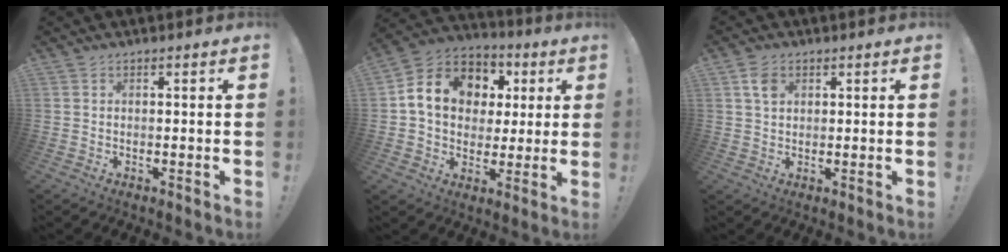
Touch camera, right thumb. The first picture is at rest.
{"total": 14.8, "force": [4.0, 11.9, 7.9], "torque": [-0.118, -0.007, 0.079]}
{"total": 4.0, "force": [1.7, 2.8, 2.4], "torque": [-0.040, 0.001, 0.030]}